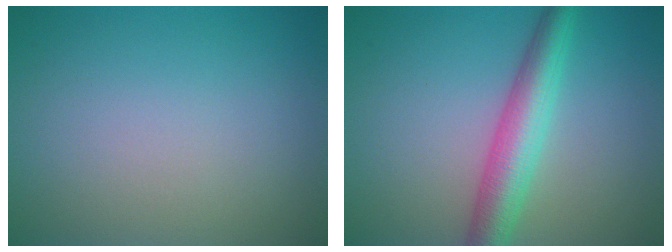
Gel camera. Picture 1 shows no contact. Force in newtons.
{"total": 5.1, "press": 5.1, "slide": 0.0}